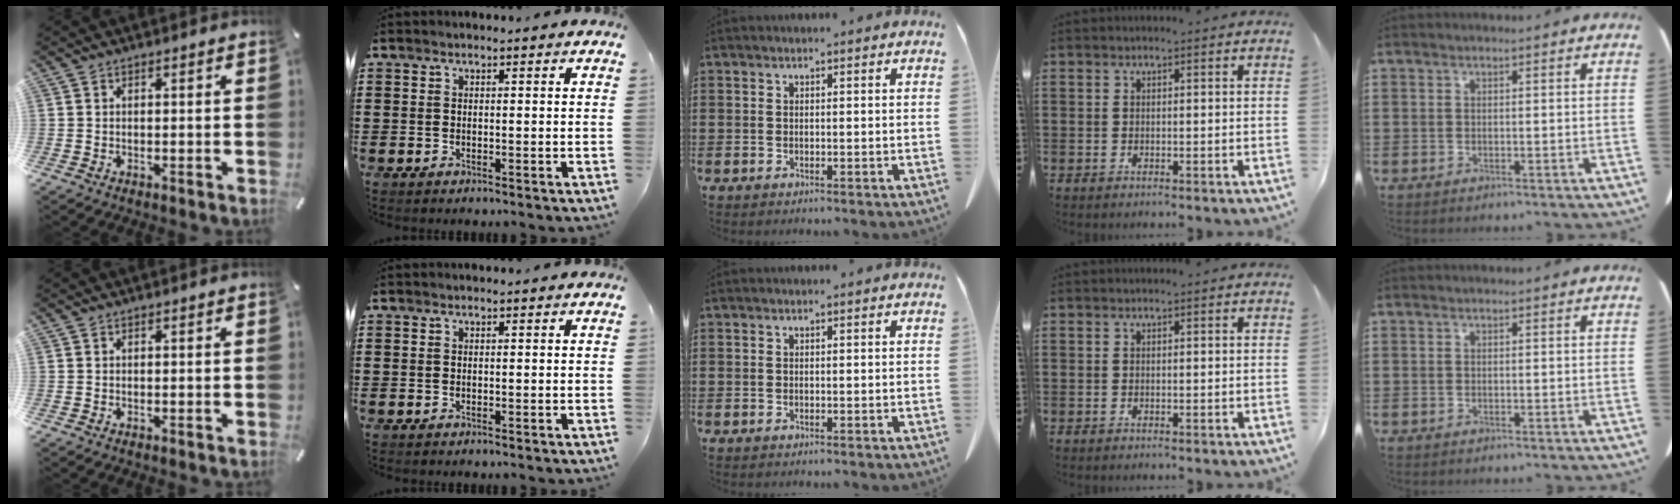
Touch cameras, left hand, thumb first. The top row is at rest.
{}